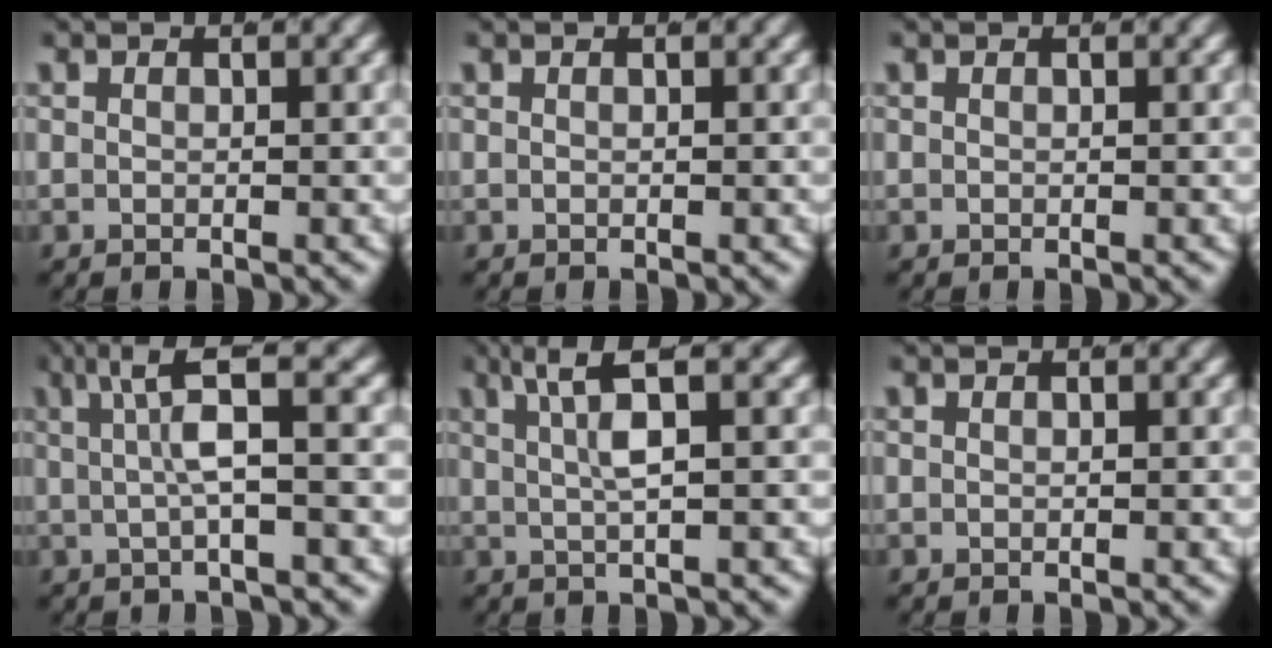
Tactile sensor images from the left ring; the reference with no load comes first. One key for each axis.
{"total": 0.0}
{"total": 0.0}
{"total": 4.5, "fx": 1.5, "fy": -0.1, "fz": 4.2, "tx": -0.067, "ty": 0.013, "tz": 0.021}
{"total": 4.4, "fx": 2.4, "fy": -0.1, "fz": 3.6, "tx": -0.057, "ty": 0.007, "tz": 0.042}
{"total": 0.0}